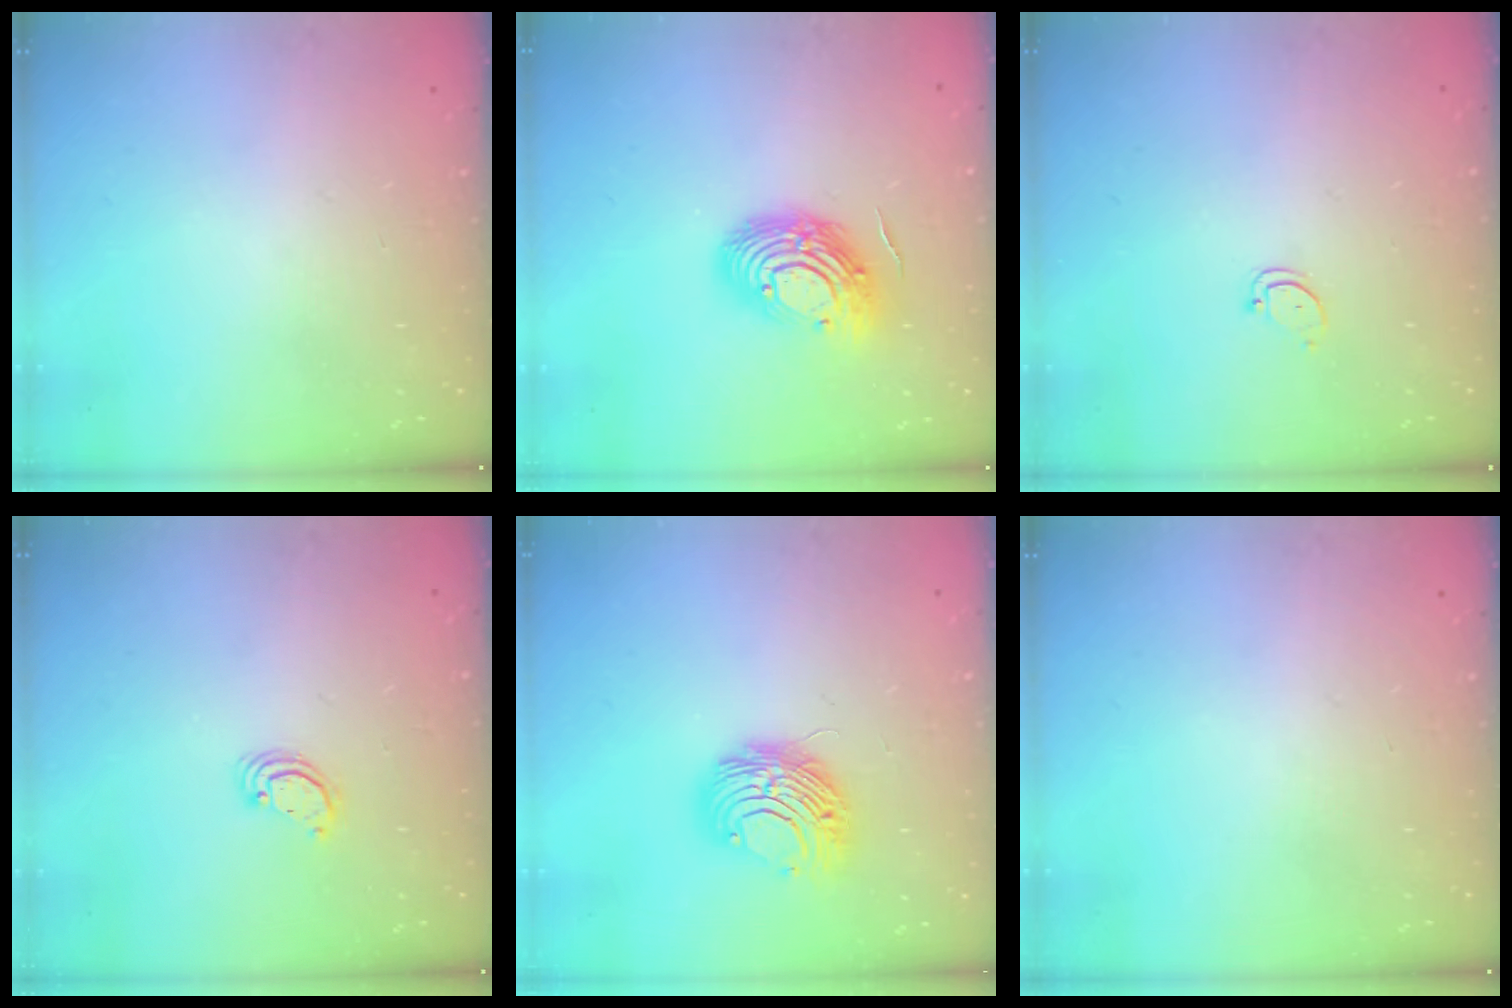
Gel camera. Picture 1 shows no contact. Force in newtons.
{"total": 13.5, "press": 13.5, "slide": 1.3}
{"total": 2.9, "press": 2.9, "slide": 0.2}
{"total": 2.8, "press": 2.8, "slide": 0.2}
{"total": 8.9, "press": 8.9, "slide": 0.1}
{"total": 0.0}